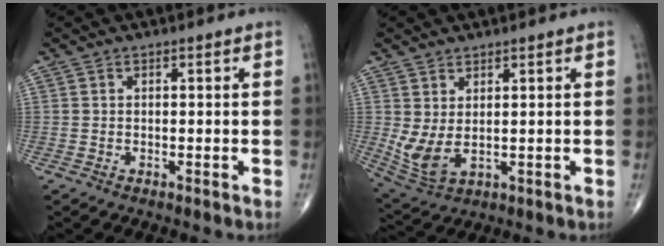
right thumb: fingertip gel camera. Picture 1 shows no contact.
{"total": 6.2, "force": [1.0, 2.9, 5.4], "torque": [-0.121, -0.011, 0.035]}